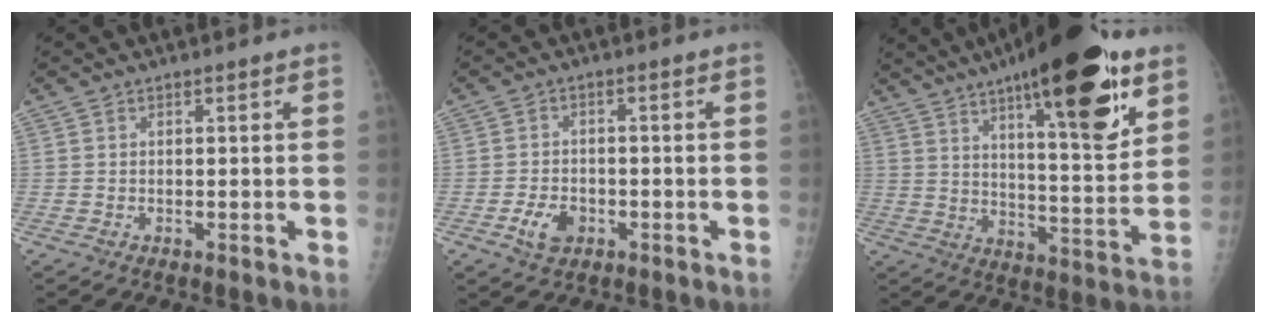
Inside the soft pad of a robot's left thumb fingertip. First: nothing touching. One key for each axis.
{"total": 4.9, "fx": -2.2, "fy": 3.4, "fz": 2.7, "tx": -0.043, "ty": 0.009, "tz": -0.036}
{"total": 24.6, "fx": 13.7, "fy": 6.9, "fz": 19.3, "tx": -0.268, "ty": -0.050, "tz": 0.207}